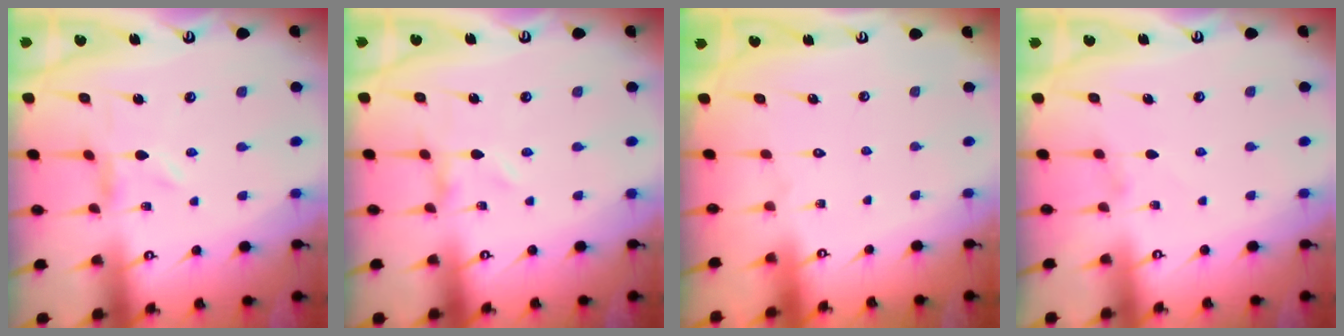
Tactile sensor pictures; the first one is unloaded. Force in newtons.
{"total": 0.0}
{"total": 1.7, "press": 1.7, "slide": 0.1}
{"total": 0.8, "press": 0.8, "slide": 0.3}